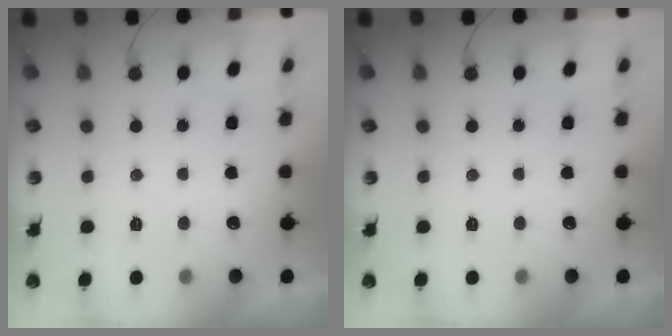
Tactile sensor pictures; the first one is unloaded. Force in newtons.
{"total": 0.0}